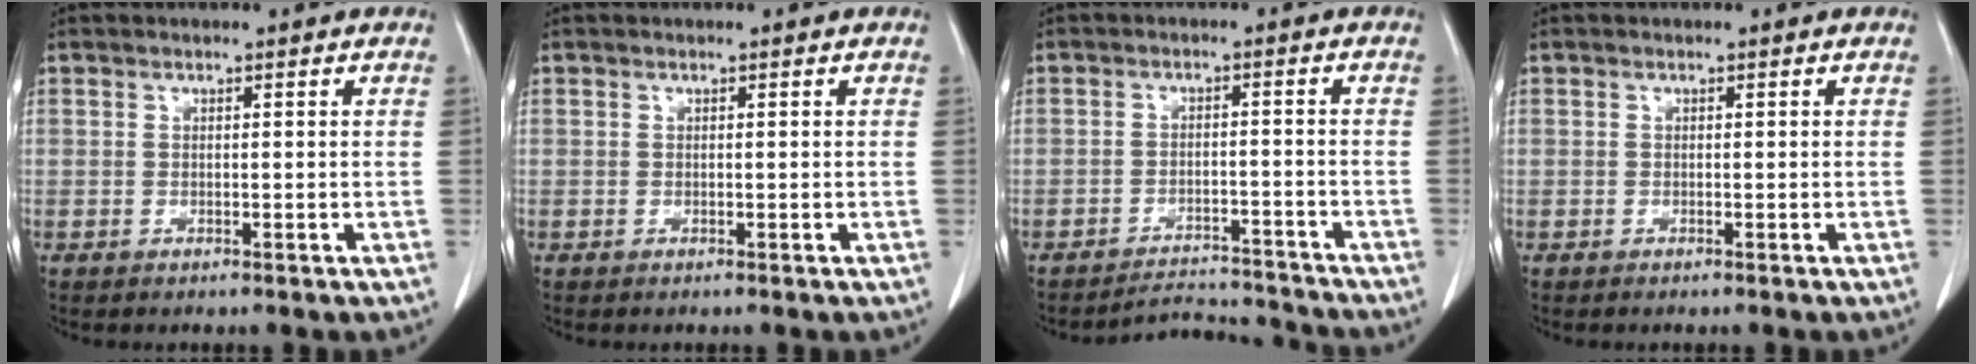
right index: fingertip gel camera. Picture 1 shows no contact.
{"total": 0.0}
{"total": 6.2, "force": [-6.1, 0.6, -0.9], "torque": [0.014, 0.013, -0.092]}
{"total": 0.0}